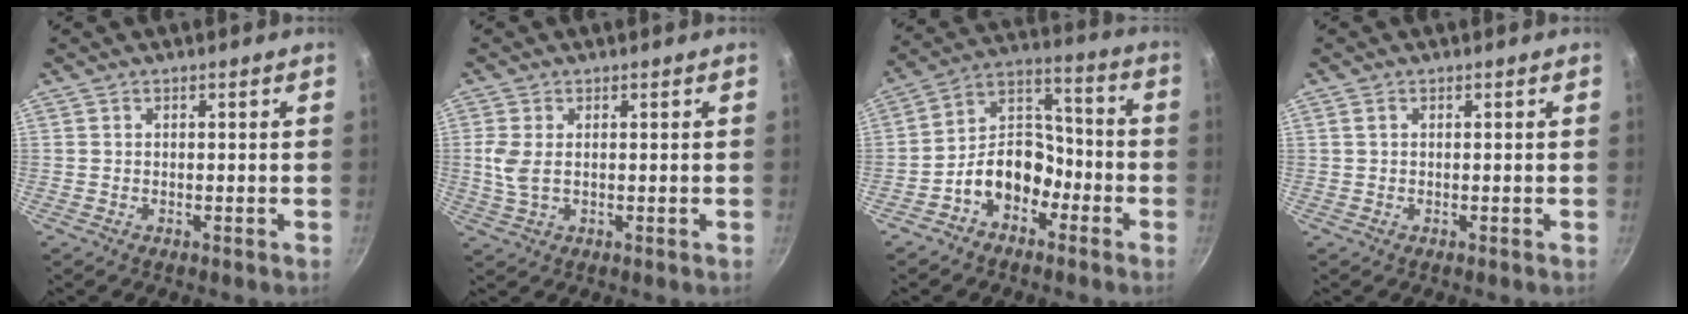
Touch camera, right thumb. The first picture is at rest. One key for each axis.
{"total": 4.2, "fx": 0.3, "fy": 2.3, "fz": 3.5, "tx": -0.094, "ty": -0.002, "tz": 0.009}
{"total": 12.0, "fx": -5.1, "fy": 8.3, "fz": 7.1, "tx": -0.092, "ty": 0.068, "tz": -0.099}
{"total": 0.7, "fx": 0.2, "fy": 0.5, "fz": 0.5, "tx": -0.013, "ty": 0.003, "tz": 0.004}